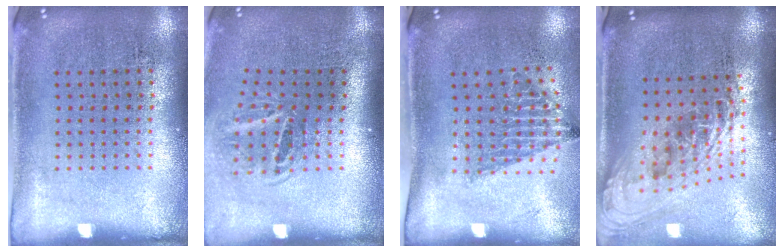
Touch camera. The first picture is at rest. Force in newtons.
{"total": 1.9, "press": 1.2, "slide": 1.5}
{"total": 1.4, "press": 1.1, "slide": 0.9}
{"total": 2.2, "press": 1.6, "slide": 1.5}